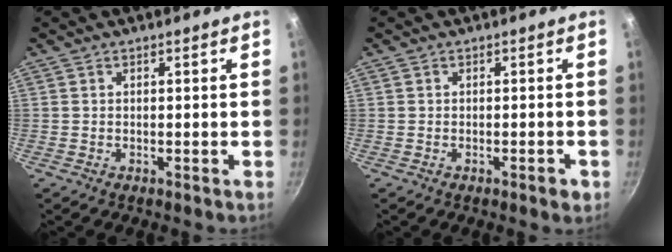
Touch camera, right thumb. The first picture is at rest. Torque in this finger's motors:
{"motor_torque": [-0.20, 0.05, -0.37, 0.21, 0.08]}